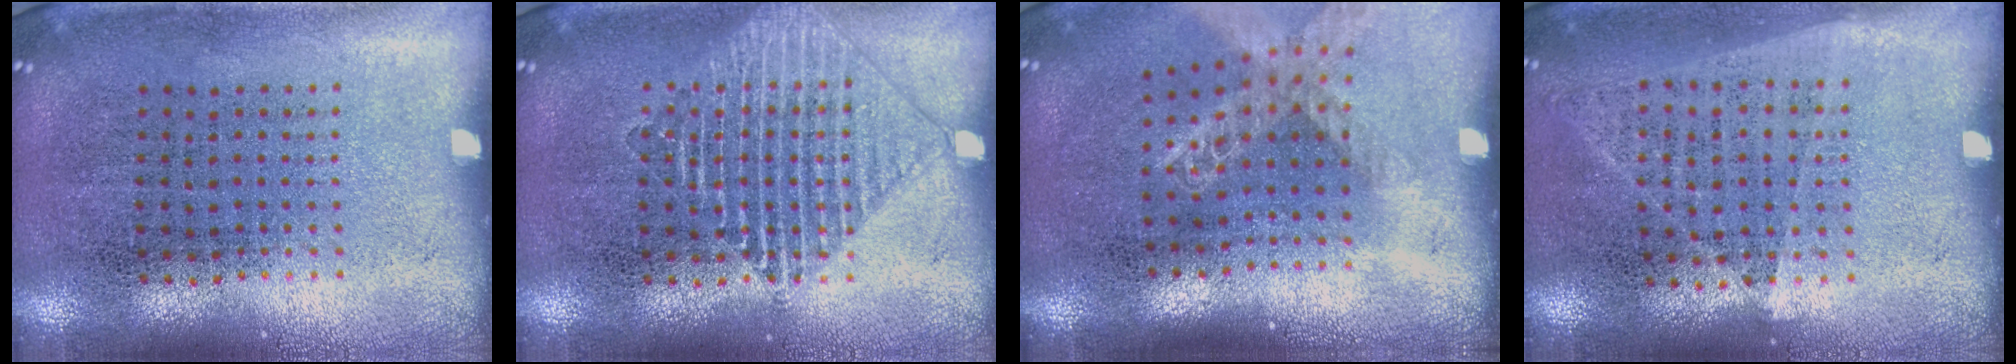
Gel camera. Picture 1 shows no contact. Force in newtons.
{"total": 2.6, "press": 2.6, "slide": 0.5}
{"total": 1.5, "press": 1.3, "slide": 0.8}
{"total": 1.0, "press": 0.9, "slide": 0.5}